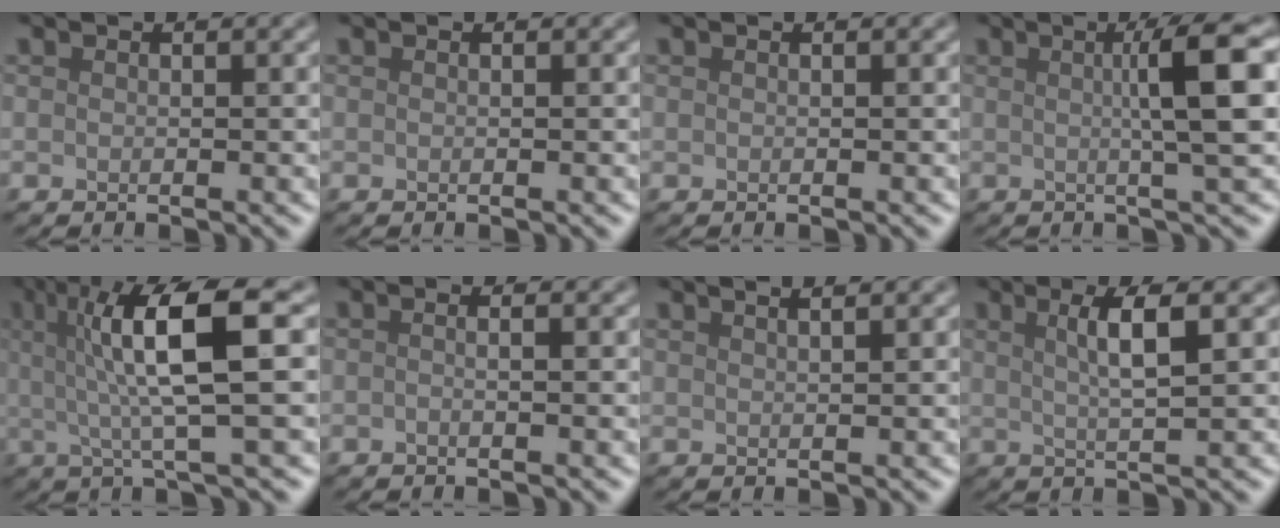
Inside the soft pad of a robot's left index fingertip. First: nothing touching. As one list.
[{"total": 0.0}, {"total": 0.0}, {"total": 6.0, "force": [0.9, 0.7, 5.9], "torque": [-0.084, 0.013, 0.011]}, {"total": 8.6, "force": [1.6, 1.7, 8.2], "torque": [-0.126, 0.006, 0.026]}, {"total": 1.7, "force": [0.2, 0.8, 1.5], "torque": [-0.006, -0.009, -0.023]}, {"total": 3.3, "force": [2.1, 1.5, 2.2], "torque": [0.001, 0.020, -0.008]}, {"total": 4.0, "force": [1.1, 0.8, 3.7], "torque": [-0.057, 0.004, 0.018]}]